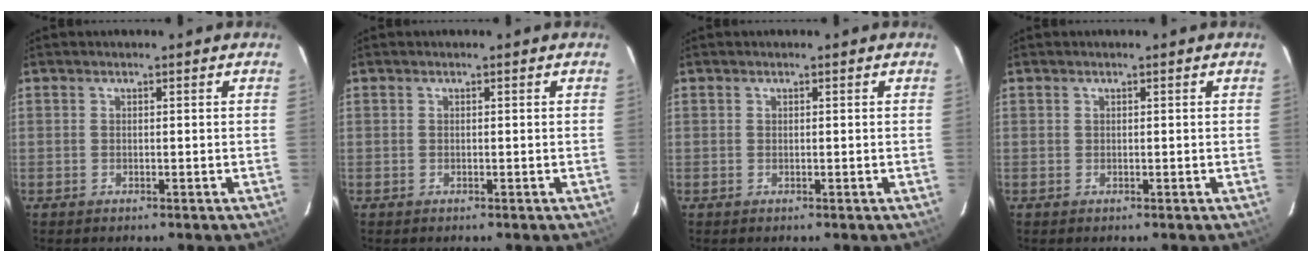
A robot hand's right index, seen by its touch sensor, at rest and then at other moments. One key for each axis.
{"total": 0.0}
{"total": 0.0}
{"total": 0.0}